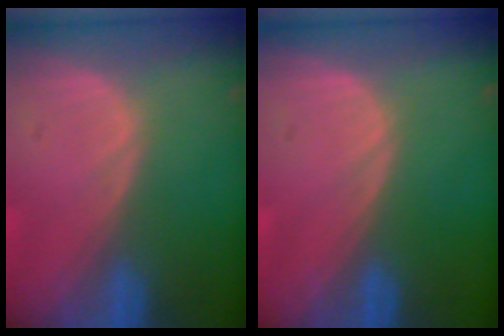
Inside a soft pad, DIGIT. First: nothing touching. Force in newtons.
{"total": 0.0}